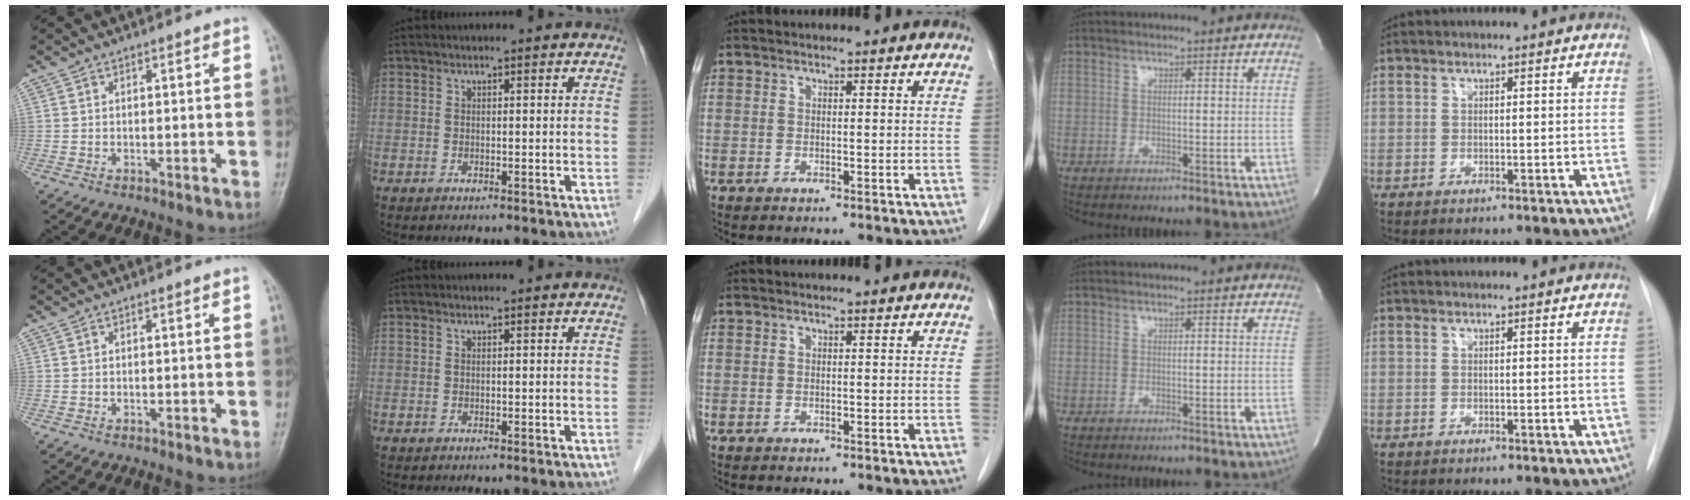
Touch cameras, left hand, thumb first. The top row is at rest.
{}